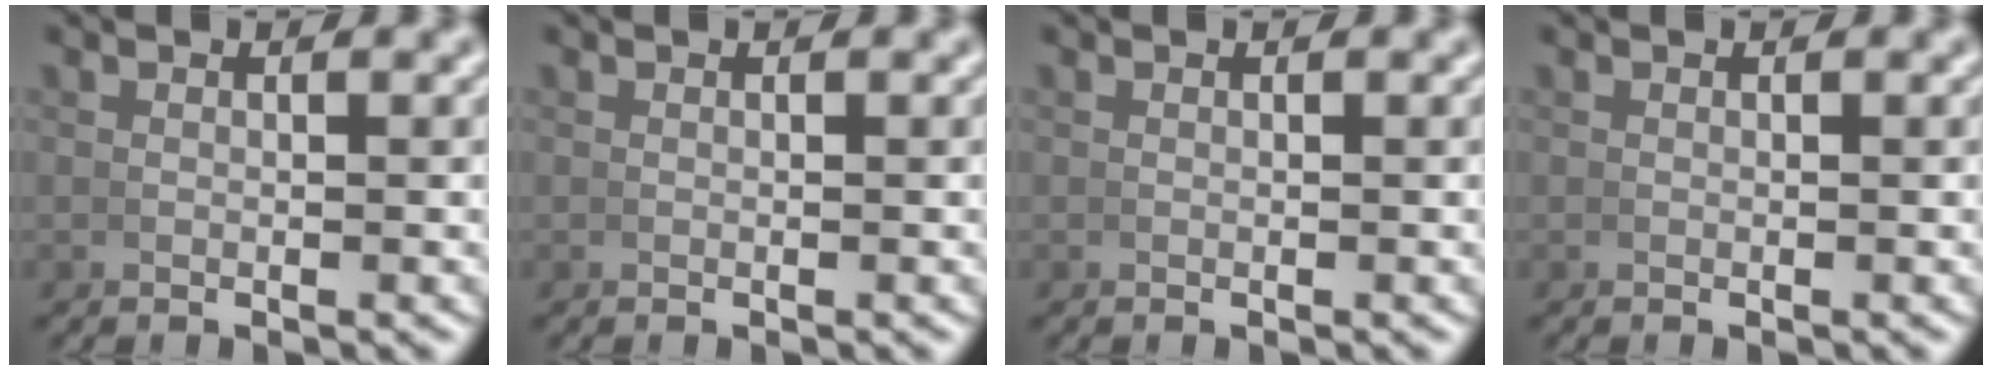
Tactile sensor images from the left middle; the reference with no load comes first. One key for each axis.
{"total": 0.0}
{"total": 0.0}
{"total": 0.0}